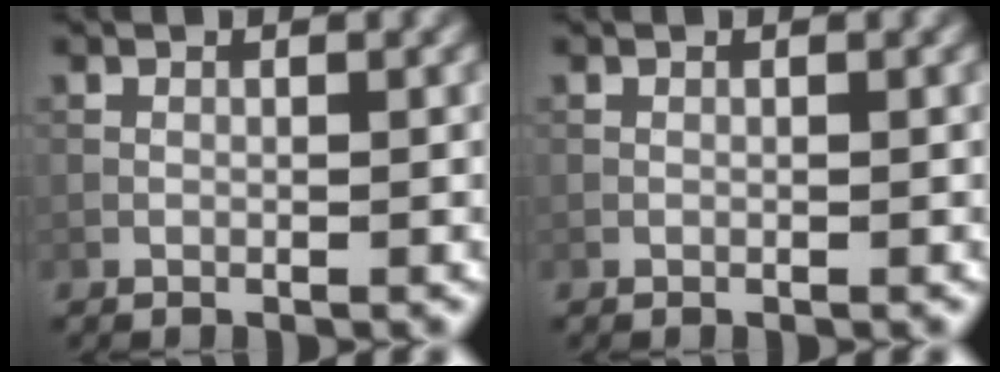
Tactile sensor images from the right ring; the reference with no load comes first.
{"total": 0.0}